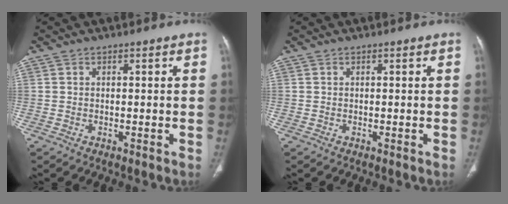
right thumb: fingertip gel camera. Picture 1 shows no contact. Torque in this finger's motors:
{"motor_torque": [0.00, 0.00, 0.22, -0.16, 0.00]}